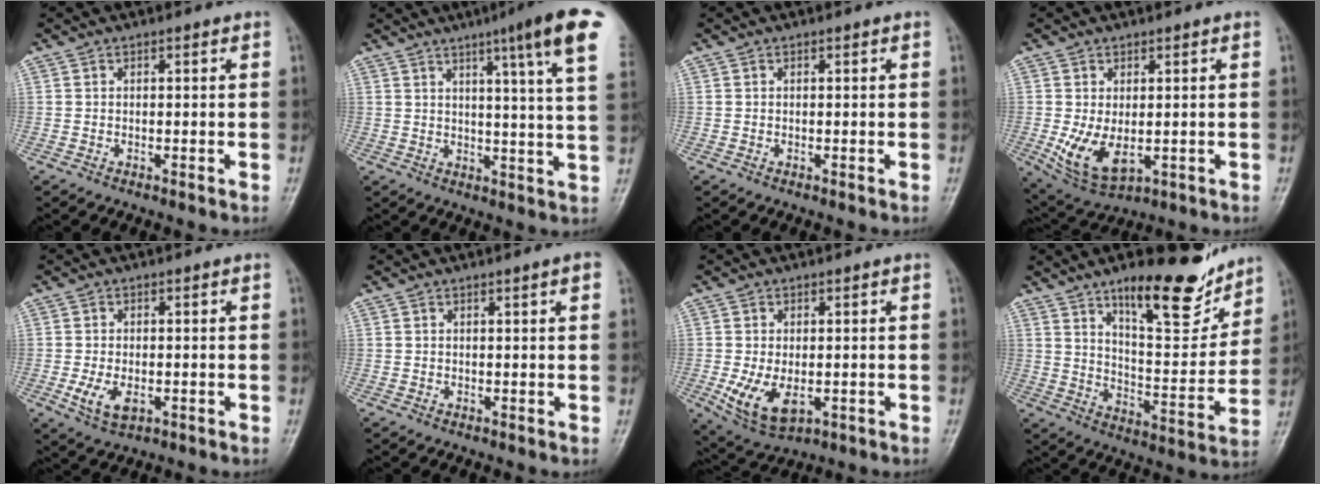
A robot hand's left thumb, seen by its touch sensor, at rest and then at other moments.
{"total": 14.6, "force": [7.8, 0.5, 12.4], "torque": [-0.164, -0.030, 0.089]}
{"total": 0.0}
{"total": 8.3, "force": [-0.9, 4.8, 6.7], "torque": [-0.123, -0.013, 0.003]}
{"total": 5.1, "force": [-1.4, 2.9, 3.9], "torque": [-0.076, -0.006, -0.019]}
{"total": 1.8, "force": [0.9, 0.1, 1.6], "torque": [-0.025, -0.001, 0.012]}
{"total": 8.0, "force": [-1.5, 4.7, 6.3], "torque": [-0.118, -0.014, -0.012]}
{"total": 18.0, "force": [12.5, 5.8, 11.6], "torque": [-0.125, -0.084, 0.201]}